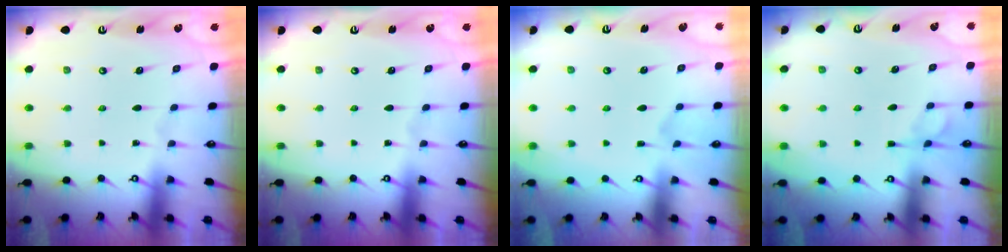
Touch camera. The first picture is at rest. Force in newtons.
{"total": 0.0}
{"total": 2.9, "press": 2.6, "slide": 1.3}
{"total": 2.9, "press": 2.6, "slide": 1.4}